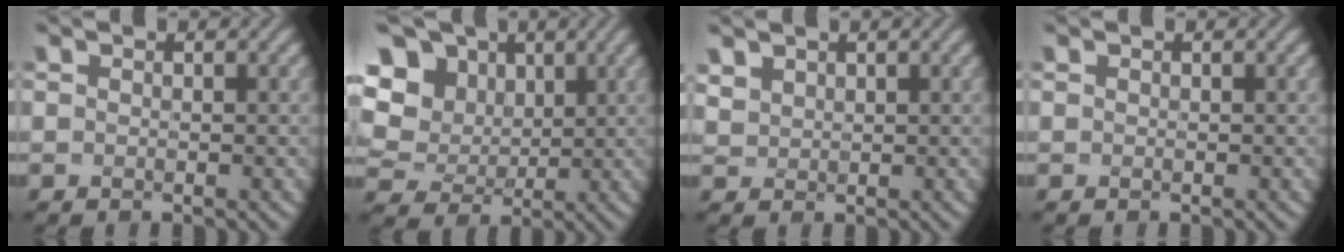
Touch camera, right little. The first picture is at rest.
{"total": 11.9, "force": [4.8, 9.6, 5.1], "torque": [-0.146, 0.022, 0.098]}
{"total": 3.4, "force": [1.8, 2.6, 1.3], "torque": [-0.062, 0.017, 0.036]}
{"total": 0.0}